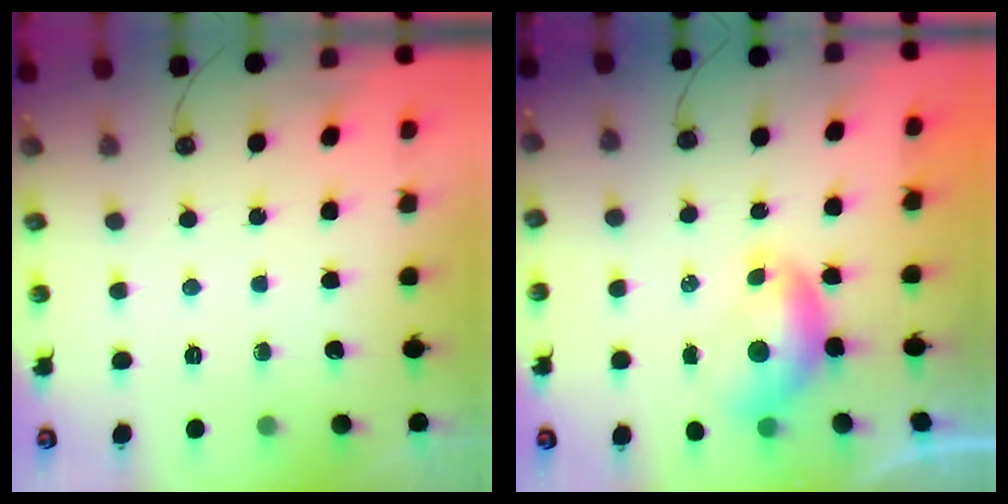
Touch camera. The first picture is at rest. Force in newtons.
{"total": 0.7, "press": 0.3, "slide": 0.6}